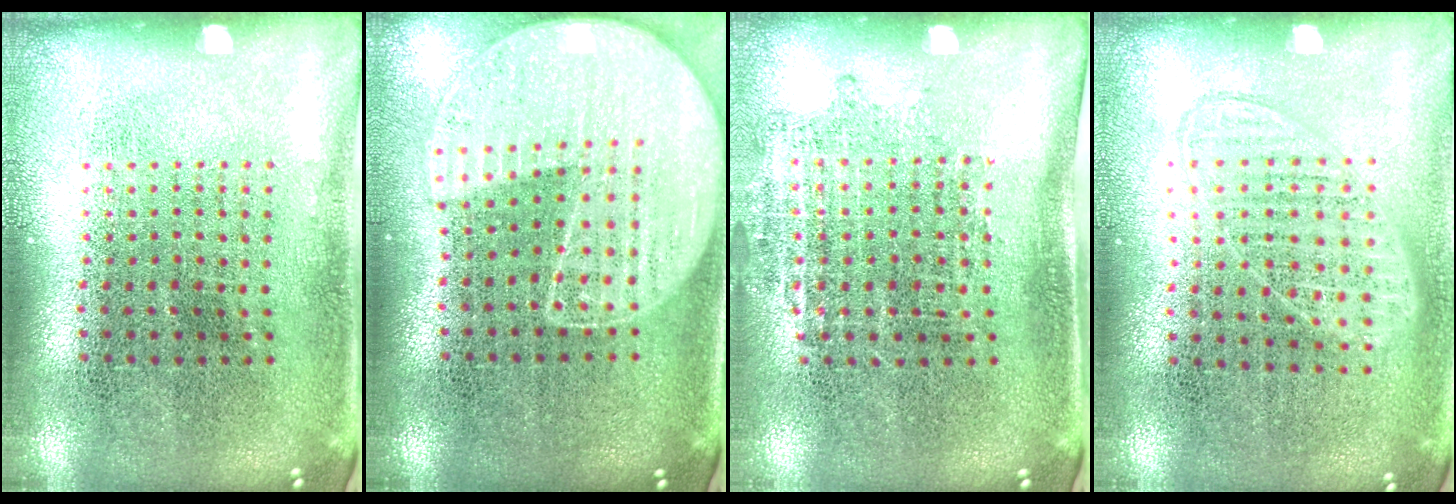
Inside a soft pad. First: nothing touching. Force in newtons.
{"total": 1.5, "press": 1.4, "slide": 0.4}
{"total": 1.1, "press": 0.9, "slide": 0.7}
{"total": 0.9, "press": 0.9, "slide": 0.3}